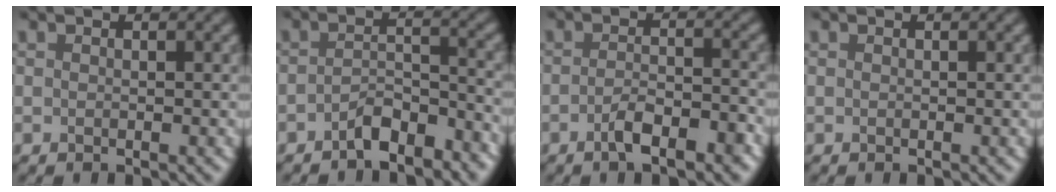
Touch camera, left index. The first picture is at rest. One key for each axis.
{"total": 3.6, "fx": -2.6, "fy": 1.4, "fz": 2.0, "tx": -0.031, "ty": 0.011, "tz": -0.048}
{"total": 3.7, "fx": -2.1, "fy": 1.2, "fz": 2.9, "tx": -0.054, "ty": 0.002, "tz": -0.038}
{"total": 0.0}